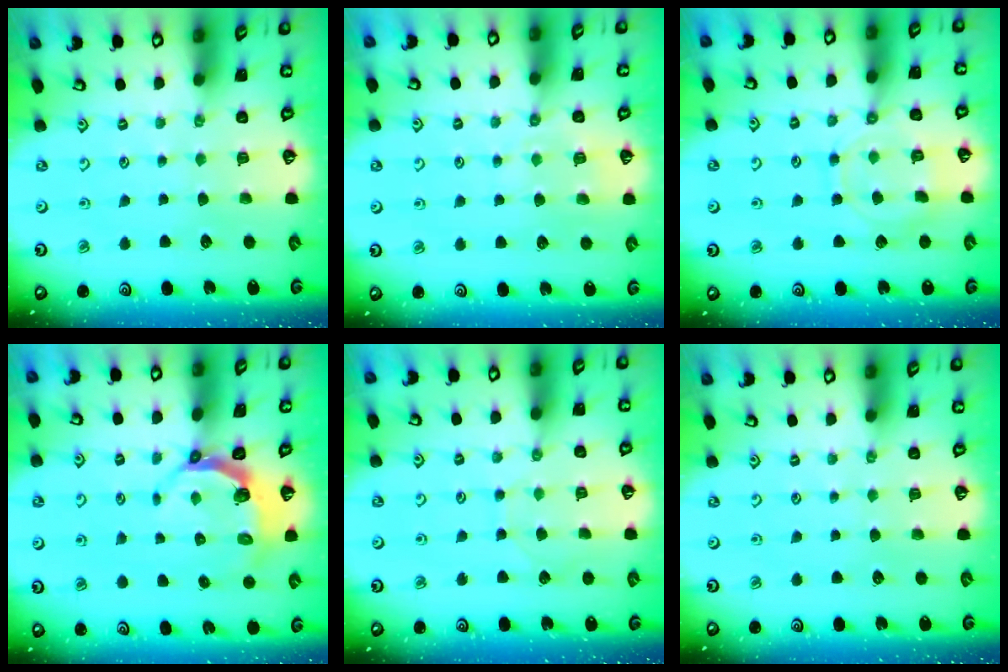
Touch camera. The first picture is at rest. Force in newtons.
{"total": 5.1, "press": 5.0, "slide": 0.7}
{"total": 11.2, "press": 11.1, "slide": 0.7}
{"total": 4.7, "press": 3.6, "slide": 3.0}
{"total": 4.6, "press": 4.6, "slide": 0.4}
{"total": 0.0}